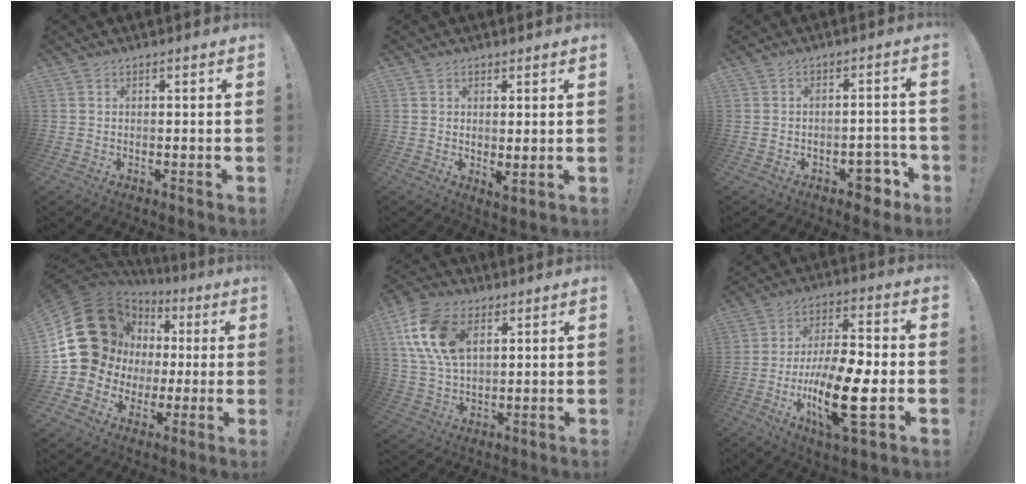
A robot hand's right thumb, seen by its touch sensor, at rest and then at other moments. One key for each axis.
{"total": 2.7, "fx": 1.5, "fy": 1.1, "fz": 1.9, "tx": -0.016, "ty": -0.016, "tz": 0.027}
{"total": 6.7, "fx": -3.6, "fy": 3.8, "fz": 4.1, "tx": -0.034, "ty": 0.023, "tz": -0.059}
{"total": 20.7, "fx": 4.8, "fy": 17.3, "fz": 10.3, "tx": -0.147, "ty": -0.047, "tz": 0.137}
{"total": 17.0, "fx": 6.6, "fy": 10.9, "fz": 11.3, "tx": -0.221, "ty": -0.015, "tz": 0.123}
{"total": 19.6, "fx": -5.4, "fy": 6.6, "fz": 17.6, "tx": -0.326, "ty": 0.011, "tz": -0.086}